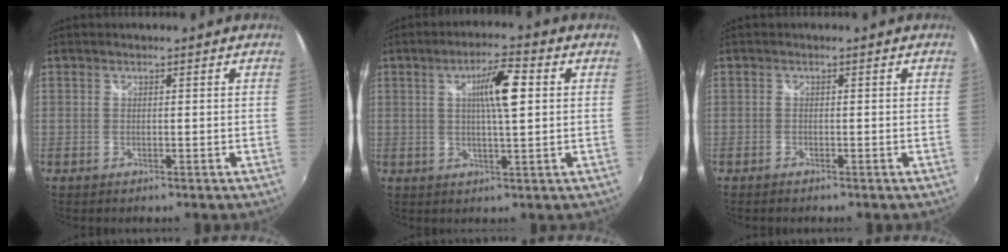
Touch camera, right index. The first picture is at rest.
{"total": 7.5, "force": [1.7, 1.3, 7.2], "torque": [-0.115, 0.007, 0.028]}
{"total": 0.8, "force": [-0.7, 0.2, 0.2], "torque": [-0.008, -0.004, -0.016]}